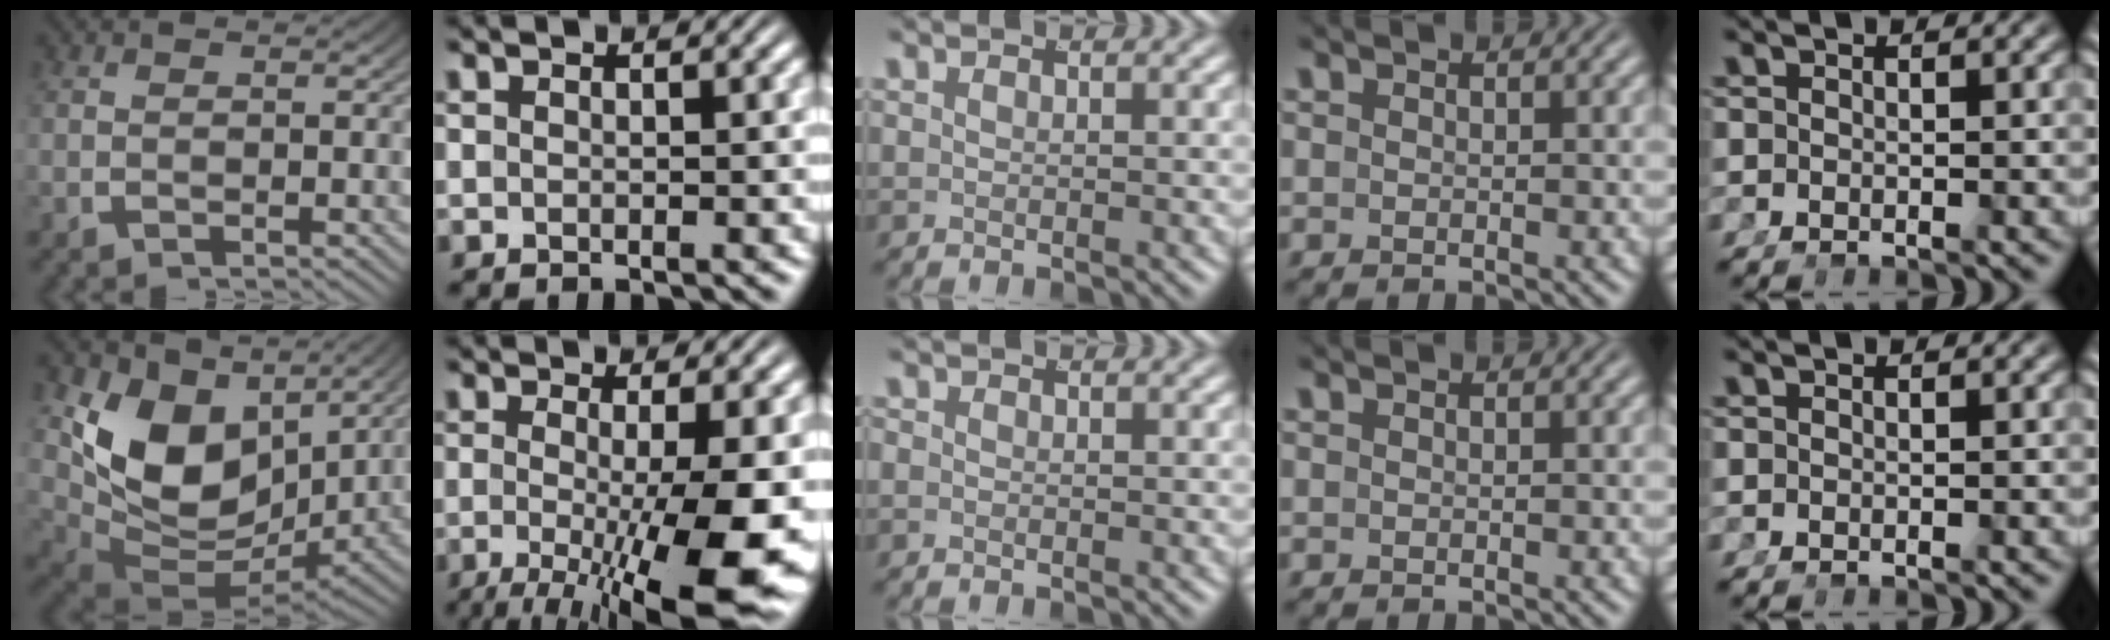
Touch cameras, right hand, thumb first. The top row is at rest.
{"thumb": {"total": 12.8, "force": [0.3, 8.5, 9.5], "torque": [-0.213, -0.057, 0.030]}, "index": {"total": 9.2, "force": [-3.1, 2.6, 8.3], "torque": [-0.137, -0.038, -0.028]}, "middle": {"total": 1.0, "force": [-0.4, 0.9, 0.3], "torque": [-0.012, -0.006, -0.009]}}